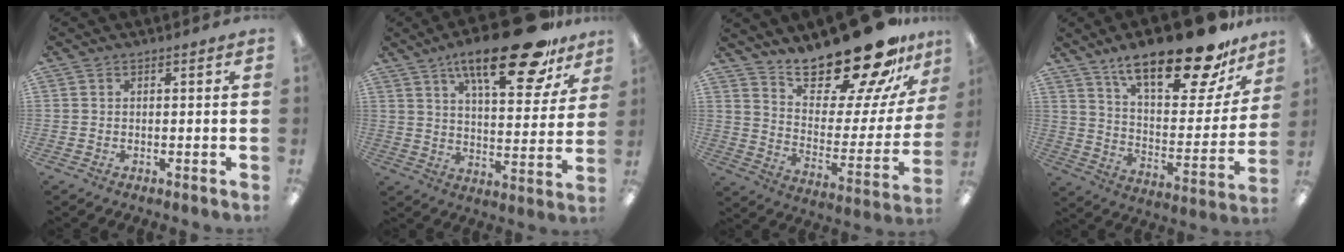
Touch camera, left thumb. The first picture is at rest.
{"total": 22.3, "force": [14.8, 7.0, 15.1], "torque": [-0.223, -0.083, 0.237]}
{"total": 24.4, "force": [20.1, 6.6, 12.1], "torque": [-0.174, -0.152, 0.332]}
{"total": 25.4, "force": [18.2, 8.4, 15.6], "torque": [-0.236, -0.117, 0.300]}